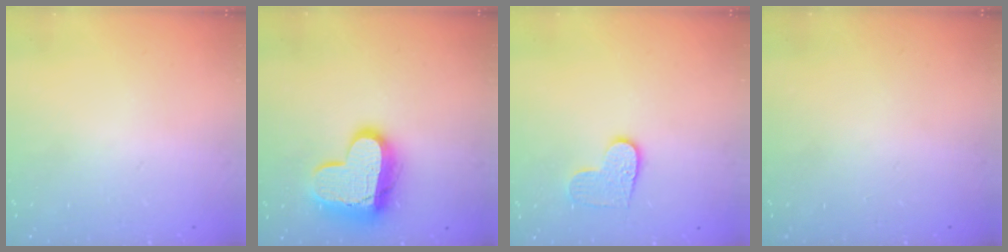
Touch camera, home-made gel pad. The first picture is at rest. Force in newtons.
{"total": 14.9, "press": 14.9, "slide": 1.4}
{"total": 6.4, "press": 6.4, "slide": 0.3}
{"total": 0.0}